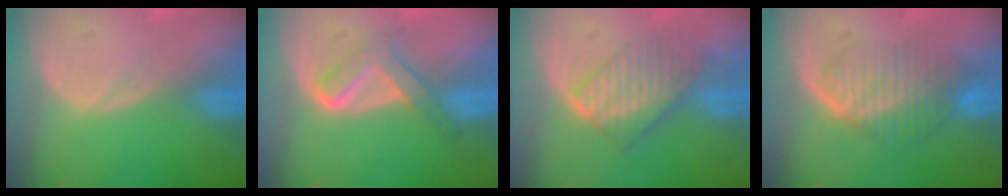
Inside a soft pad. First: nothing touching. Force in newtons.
{"total": 5.1, "press": 5.0, "slide": 0.7}
{"total": 6.7, "press": 6.3, "slide": 2.3}
{"total": 6.5, "press": 6.3, "slide": 1.8}